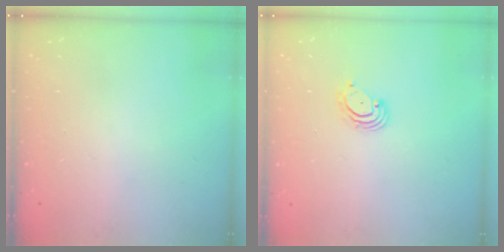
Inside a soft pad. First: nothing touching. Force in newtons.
{"total": 3.2, "press": 3.2, "slide": 0.4}